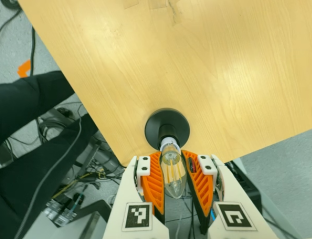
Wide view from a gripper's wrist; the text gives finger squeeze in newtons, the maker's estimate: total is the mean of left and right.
{"total": 23.7, "left": 23.4, "right": 24.1}